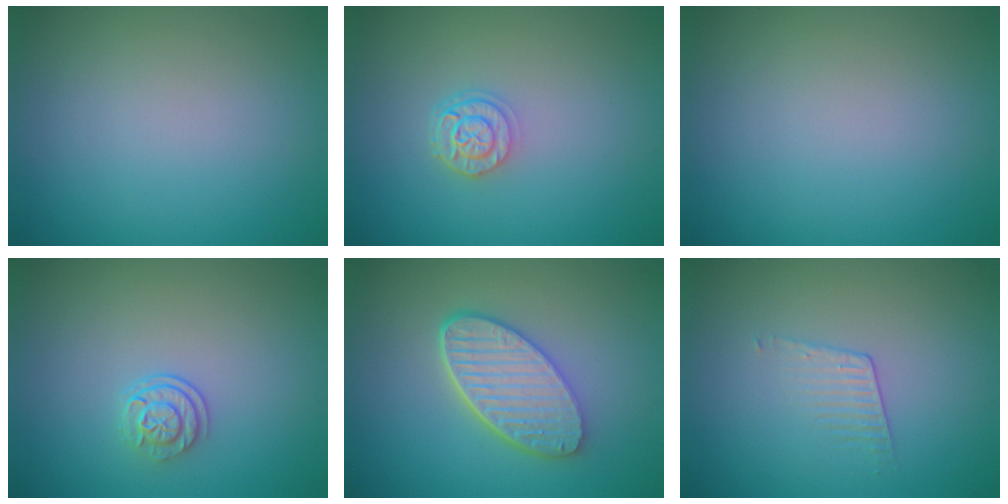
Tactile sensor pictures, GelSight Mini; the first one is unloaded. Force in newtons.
{"total": 2.4, "press": 1.9, "slide": 1.4}
{"total": 0.0}
{"total": 2.2, "press": 1.7, "slide": 1.4}
{"total": 5.6, "press": 4.4, "slide": 3.5}
{"total": 1.1, "press": 0.4, "slide": 1.1}